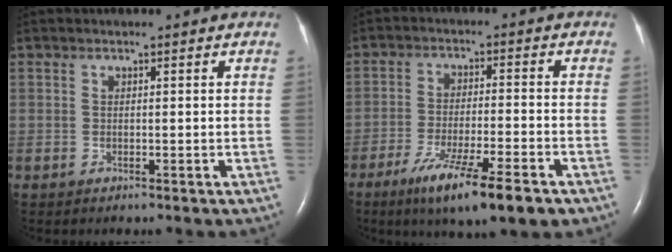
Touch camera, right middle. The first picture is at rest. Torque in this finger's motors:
{"motor_torque": [1.16, -0.98, 0.22, 0.13]}